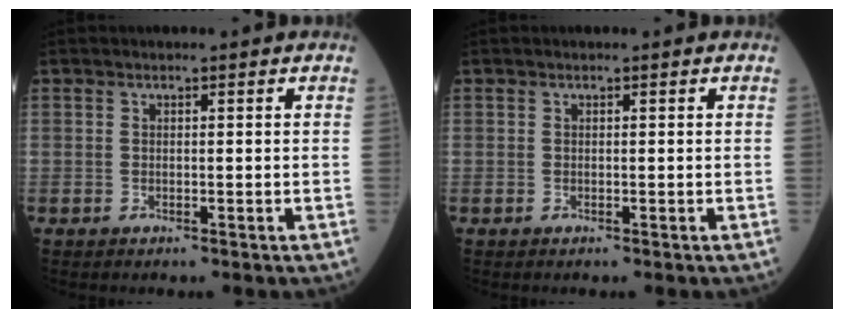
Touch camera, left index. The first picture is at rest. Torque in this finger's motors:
{"motor_torque": [0.01, 0.01, 0.00, 0.00]}